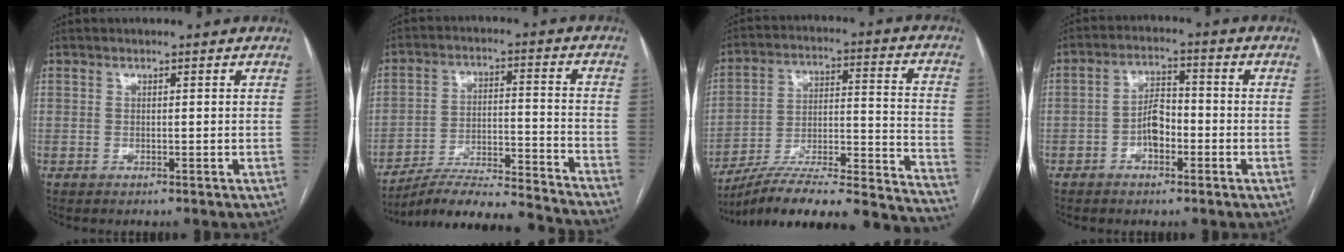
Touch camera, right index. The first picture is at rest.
{"total": 19.1, "force": [-18.1, -0.5, 6.2], "torque": [-0.095, -0.004, -0.274]}
{"total": 29.5, "force": [-25.9, 2.9, 13.9], "torque": [-0.136, 0.006, -0.372]}
{"total": 4.9, "force": [-1.8, 2.5, 3.9], "torque": [-0.072, 0.015, -0.035]}